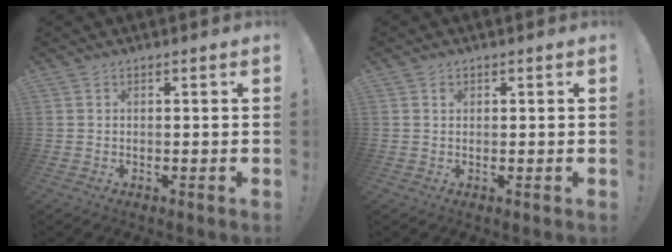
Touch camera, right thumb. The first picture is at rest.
{"total": 0.6, "force": [0.3, 0.5, 0.1], "torque": [0.006, -0.003, 0.004]}